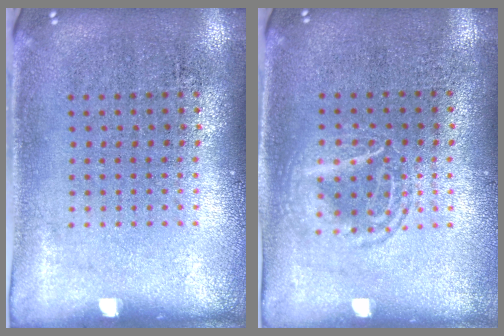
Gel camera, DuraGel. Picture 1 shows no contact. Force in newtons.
{"total": 1.3, "press": 1.2, "slide": 0.2}